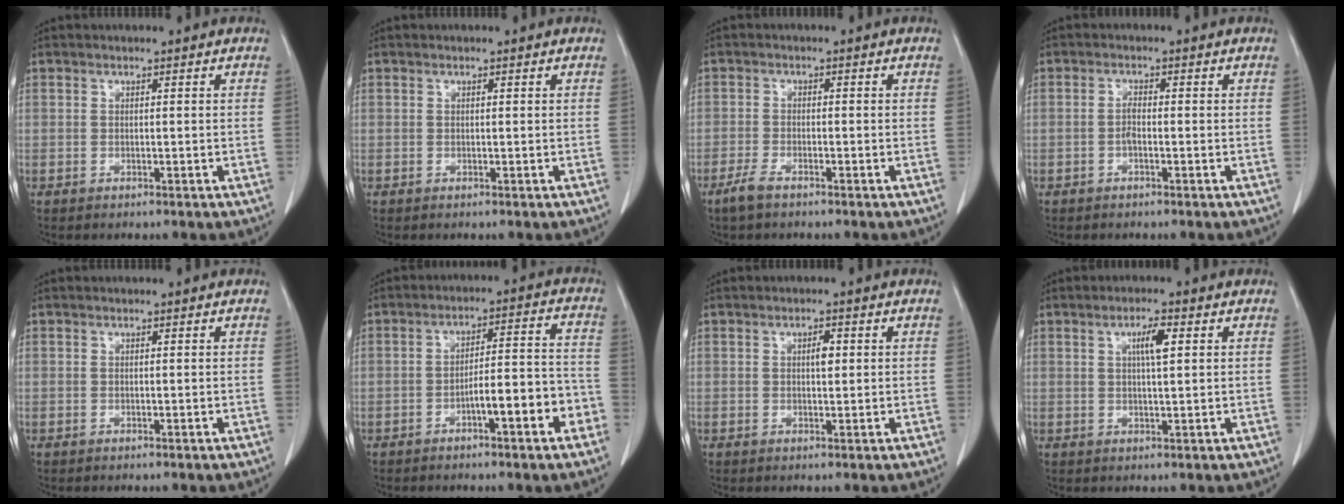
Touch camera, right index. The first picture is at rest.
{"total": 0.0}
{"total": 2.8, "force": [-2.1, 0.6, 1.7], "torque": [-0.044, -0.004, -0.043]}
{"total": 1.4, "force": [-0.6, 0.4, 1.2], "torque": [-0.023, 0.003, -0.012]}
{"total": 0.0}
{"total": 8.9, "force": [-4.0, 1.4, 7.8], "torque": [-0.109, 0.026, -0.056]}
{"total": 1.8, "force": [0.4, 0.7, 1.7], "torque": [-0.028, 0.002, 0.008]}
{"total": 3.7, "force": [1.2, 0.4, 3.4], "torque": [-0.060, 0.001, 0.020]}